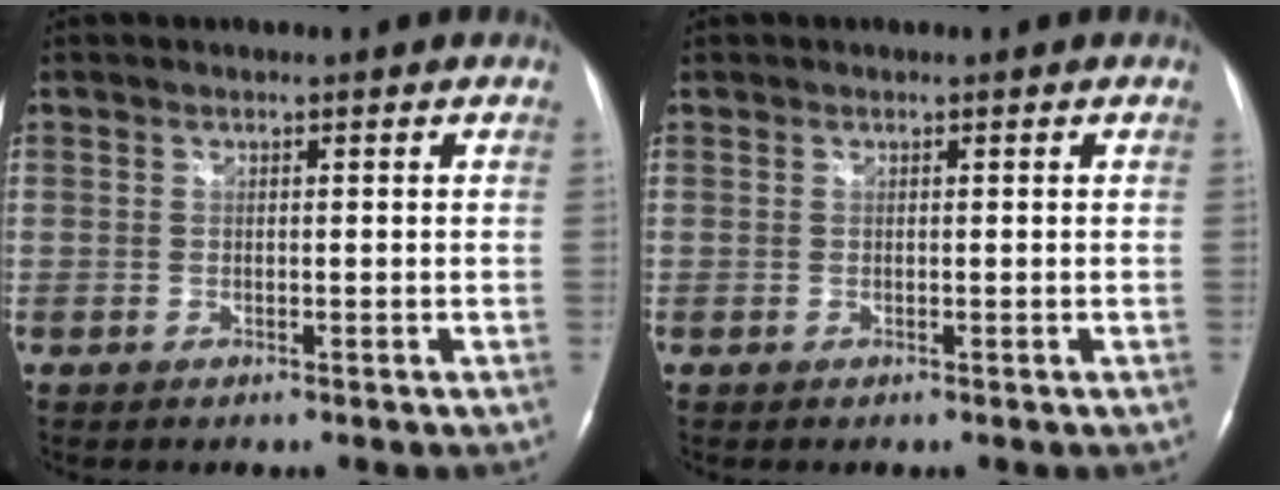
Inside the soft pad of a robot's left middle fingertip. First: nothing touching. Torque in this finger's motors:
{"motor_torque": [0.15, -0.11, 0.04, 0.01]}